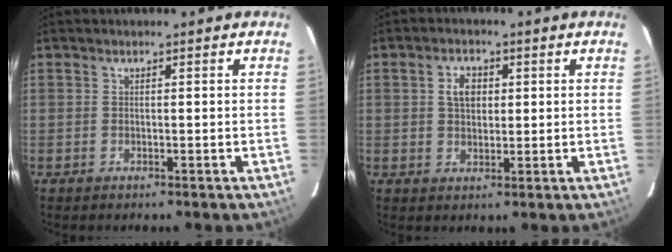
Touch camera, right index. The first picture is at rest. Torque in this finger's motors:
{"motor_torque": [0.10, 0.06, 0.08, 0.04]}